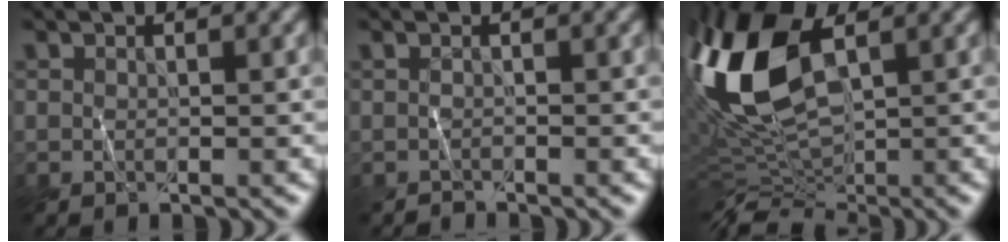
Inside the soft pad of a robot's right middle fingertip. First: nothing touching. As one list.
[{"total": 0.7, "force": [-0.7, 0.1, -0.1], "torque": [0.002, 0.003, -0.013]}, {"total": 11.2, "force": [2.2, 5.9, 9.2], "torque": [-0.206, 0.021, 0.031]}]